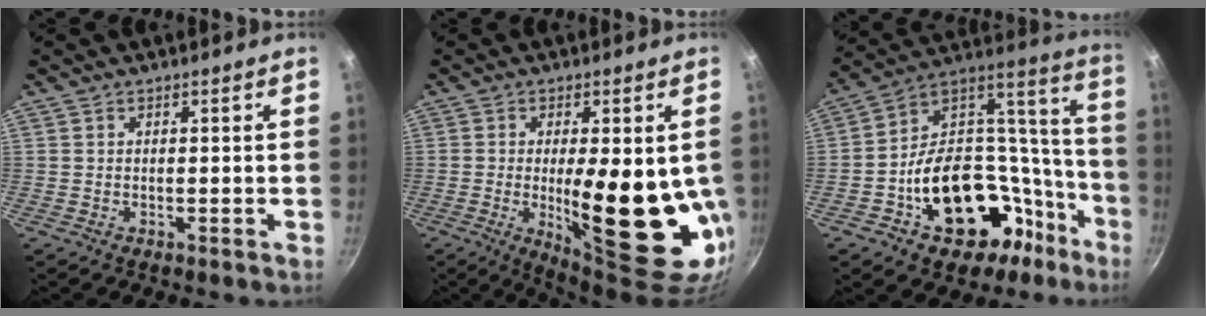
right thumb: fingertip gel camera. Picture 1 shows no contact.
{"total": 19.1, "force": [-1.8, 6.4, 17.9], "torque": [-0.245, -0.018, -0.012]}
{"total": 29.3, "force": [-12.9, 19.5, 17.7], "torque": [-0.211, 0.117, -0.180]}